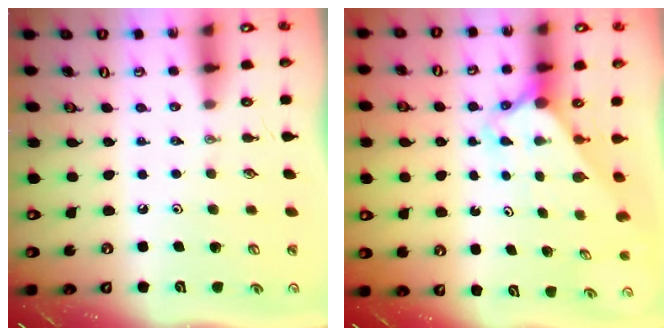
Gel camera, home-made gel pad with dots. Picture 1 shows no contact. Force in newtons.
{"total": 2.7, "press": 2.7, "slide": 0.2}